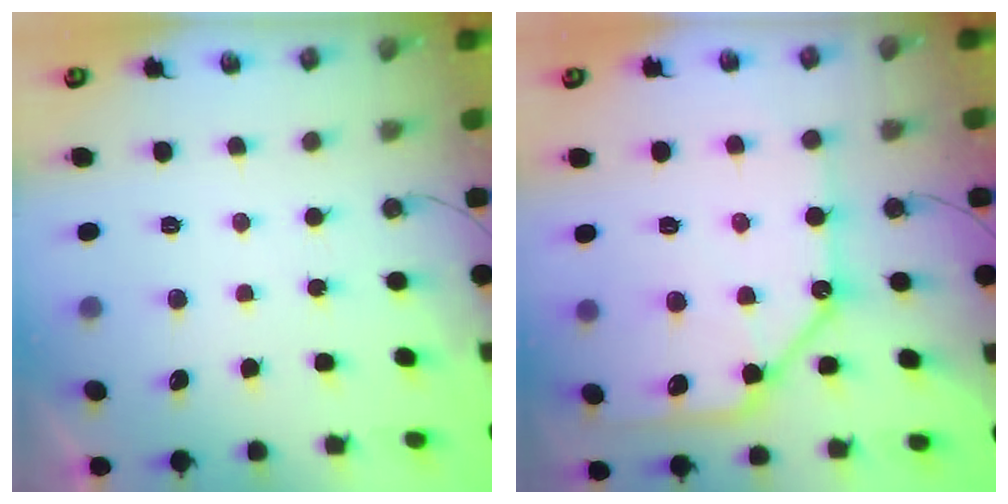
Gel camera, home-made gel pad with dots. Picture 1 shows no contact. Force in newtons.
{"total": 17.5, "press": 17.4, "slide": 2.2}